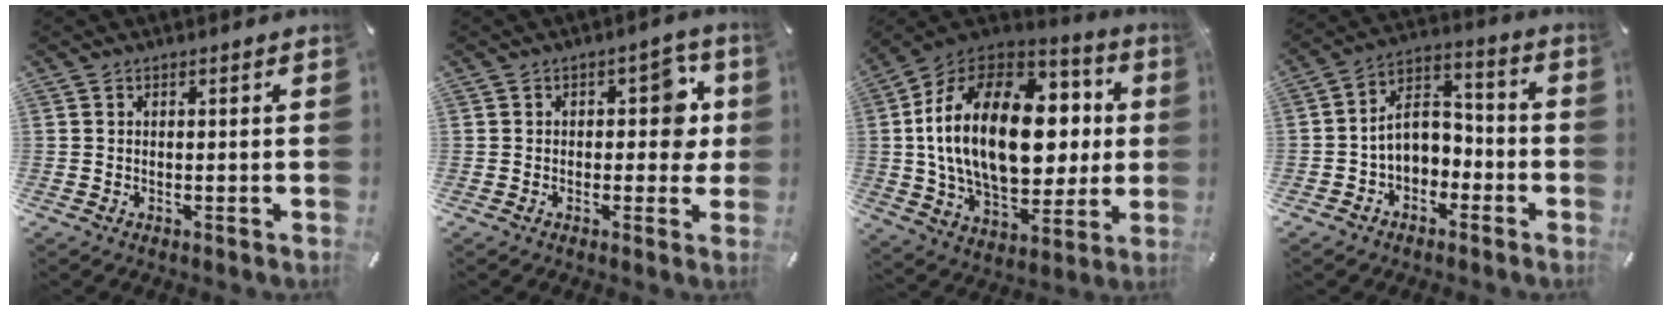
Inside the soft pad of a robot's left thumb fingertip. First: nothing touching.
{"total": 8.4, "force": [1.4, 5.2, 6.5], "torque": [-0.071, -0.003, 0.014]}
{"total": 27.9, "force": [1.9, 16.8, 22.2], "torque": [-0.434, 0.004, 0.034]}
{"total": 8.9, "force": [-1.5, 7.2, 5.1], "torque": [-0.091, 0.019, -0.025]}